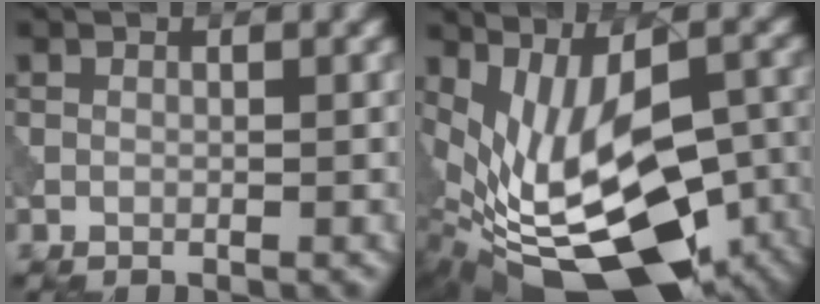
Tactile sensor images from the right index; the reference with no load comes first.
{"total": 16.5, "force": [-5.9, 8.7, 12.7], "torque": [-0.174, -0.004, -0.057]}